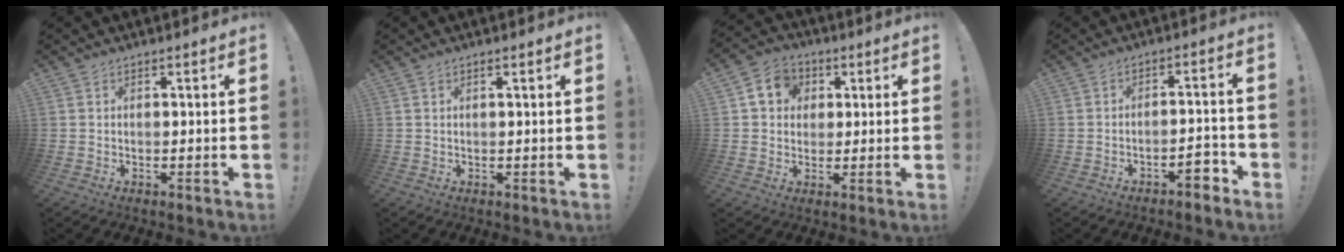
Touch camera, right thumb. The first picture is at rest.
{"total": 0.9, "force": [0.5, 0.0, 0.8], "torque": [-0.009, -0.003, 0.007]}
{"total": 9.1, "force": [2.7, 7.9, 3.6], "torque": [-0.048, -0.001, 0.055]}
{"total": 5.4, "force": [-3.9, 1.9, 3.3], "torque": [-0.047, 0.020, -0.066]}